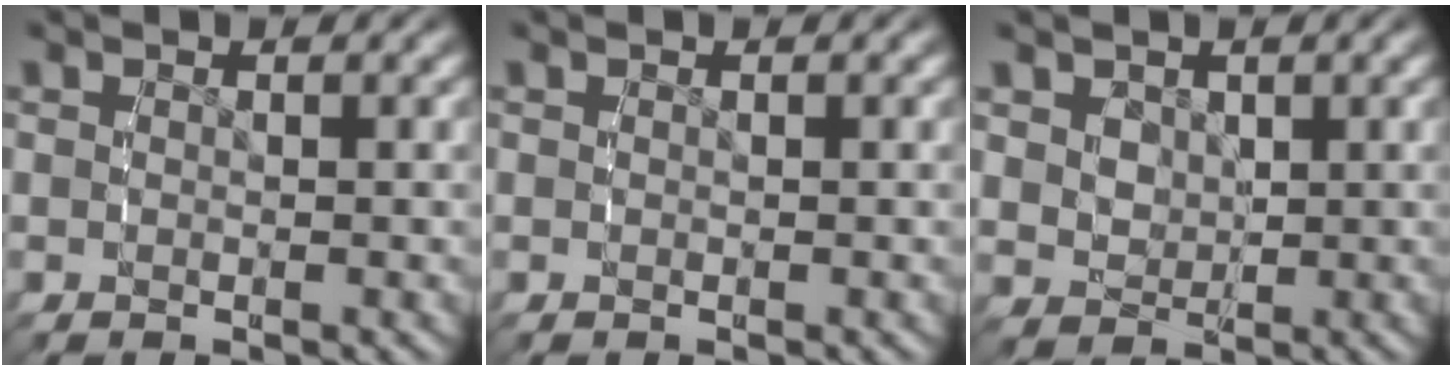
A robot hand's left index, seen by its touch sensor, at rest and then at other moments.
{"total": 0.0}
{"total": 4.1, "force": [1.4, 3.3, 1.9], "torque": [-0.055, -0.021, 0.038]}